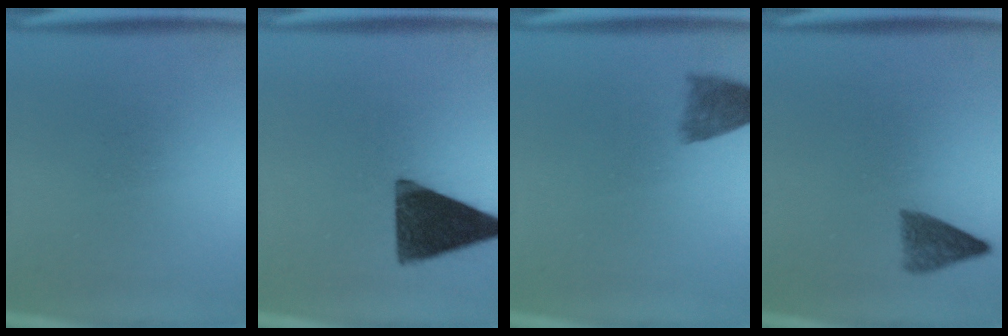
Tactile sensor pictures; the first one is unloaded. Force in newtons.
{"total": 14.1}
{"total": 4.0}
{"total": 3.7}